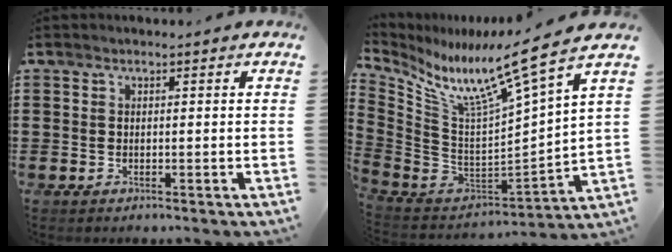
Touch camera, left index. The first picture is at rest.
{"total": 10.1, "force": [7.1, -0.5, 7.1], "torque": [-0.148, -0.077, 0.102]}